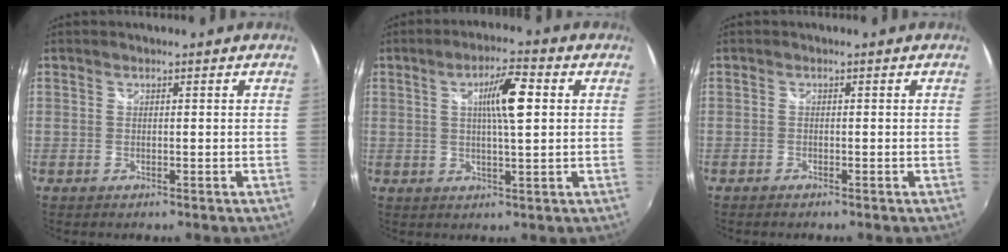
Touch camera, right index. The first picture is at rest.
{"total": 7.5, "force": [1.7, 1.3, 7.2], "torque": [-0.115, 0.007, 0.028]}
{"total": 0.8, "force": [-0.7, 0.2, 0.2], "torque": [-0.008, -0.004, -0.016]}